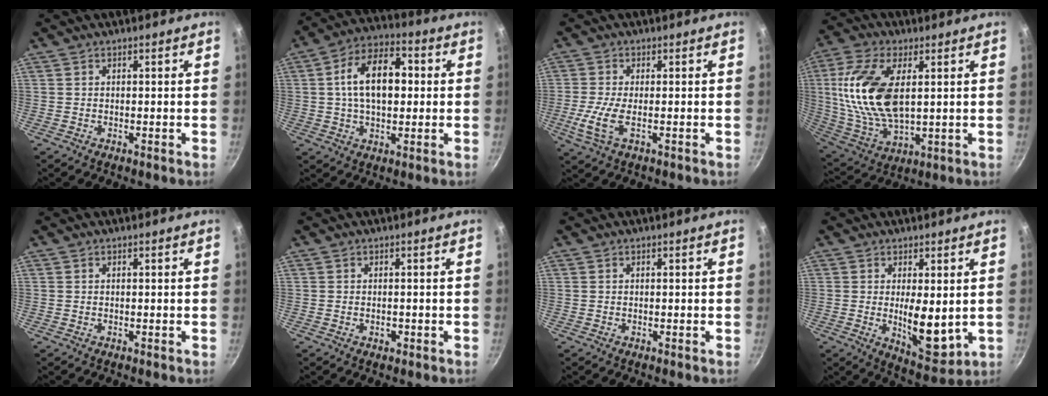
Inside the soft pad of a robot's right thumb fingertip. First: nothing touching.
{"total": 14.0, "force": [1.5, 8.4, 11.1], "torque": [-0.156, 0.025, 0.013]}
{"total": 5.6, "force": [-1.3, 1.8, 5.1], "torque": [-0.127, -0.004, -0.031]}
{"total": 18.5, "force": [3.4, 9.6, 15.5], "torque": [-0.304, -0.008, 0.071]}
{"total": 0.0}
{"total": 1.2, "force": [-0.4, 0.8, 0.7], "torque": [-0.010, 0.001, -0.007]}
{"total": 0.0}
{"total": 9.6, "force": [0.3, 4.0, 8.7], "torque": [-0.119, -0.027, 0.023]}